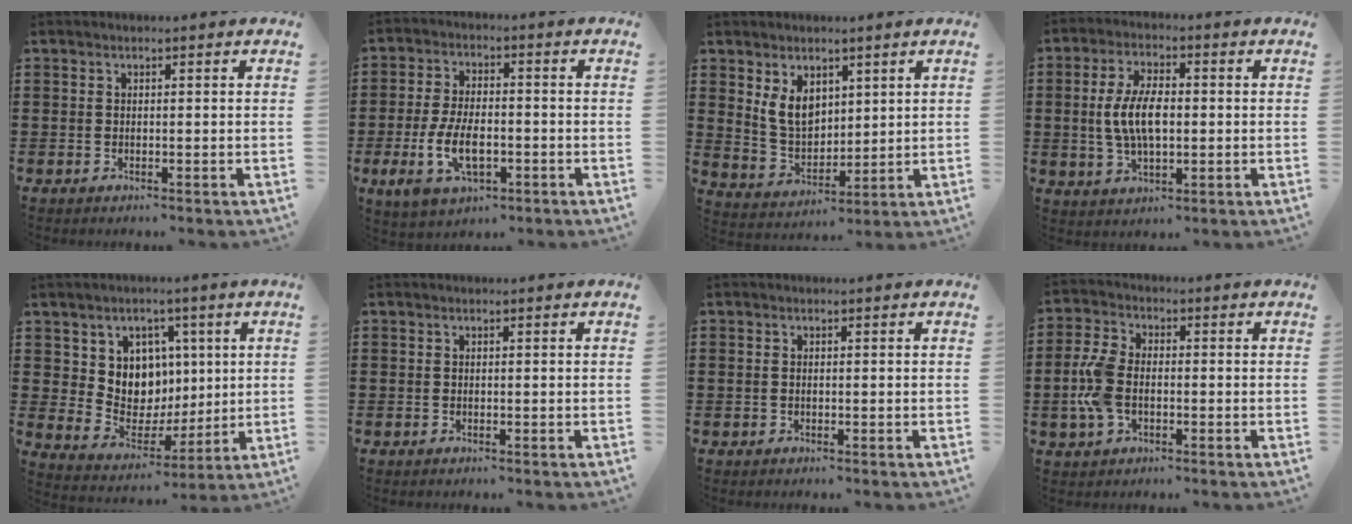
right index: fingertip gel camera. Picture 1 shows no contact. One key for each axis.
{"total": 8.4, "fx": -2.5, "fy": 4.3, "fz": 6.8, "tx": -0.152, "ty": -0.005, "tz": -0.050}
{"total": 6.5, "fx": 2.9, "fy": 4.5, "fz": 3.8, "tx": -0.087, "ty": 0.005, "tz": 0.052}
{"total": 7.6, "fx": 0.0, "fy": 3.6, "fz": 6.7, "tx": -0.145, "ty": 0.005, "tz": -0.006}
{"total": 8.0, "fx": 2.9, "fy": 7.3, "fz": 1.4, "tx": -0.044, "ty": -0.035, "tz": 0.055}
{"total": 0.0}
{"total": 0.0}
{"total": 6.8, "fx": -1.1, "fy": 4.2, "fz": 5.2, "tx": -0.142, "ty": -0.004, "tz": -0.030}